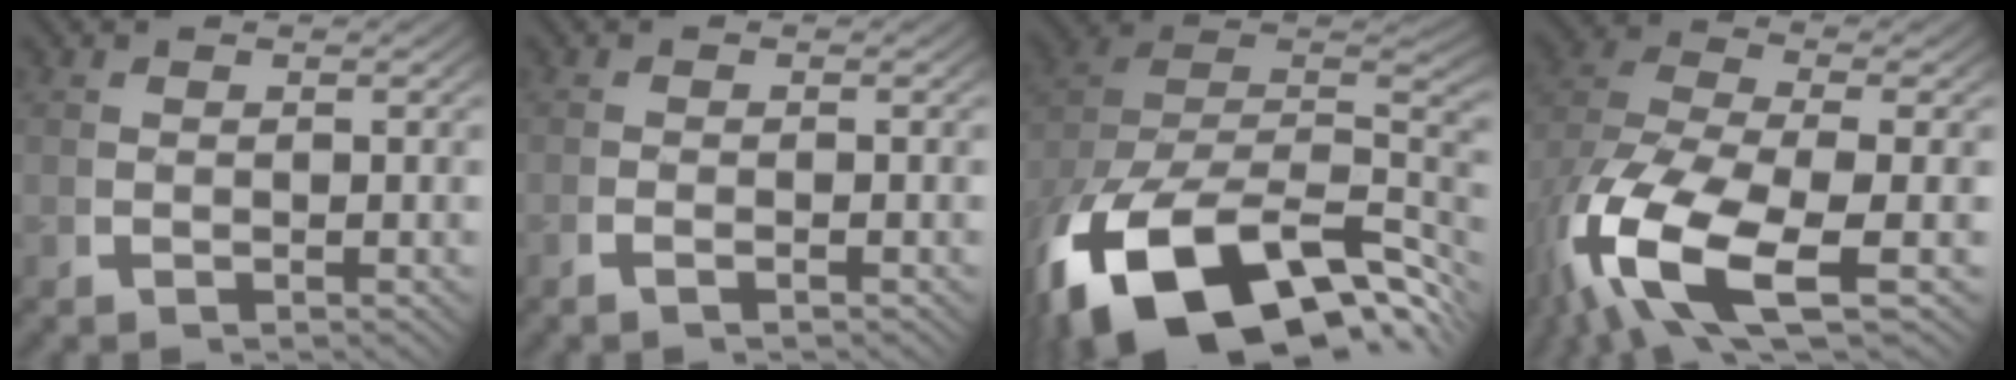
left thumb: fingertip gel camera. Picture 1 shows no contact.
{"total": 0.7, "force": [-0.5, -0.1, 0.6], "torque": [-0.011, 0.007, -0.014]}
{"total": 21.0, "force": [-5.9, 13.5, 14.9], "torque": [-0.287, -0.058, -0.064]}
{"total": 12.8, "force": [-2.8, 7.3, 10.2], "torque": [-0.248, -0.052, -0.018]}